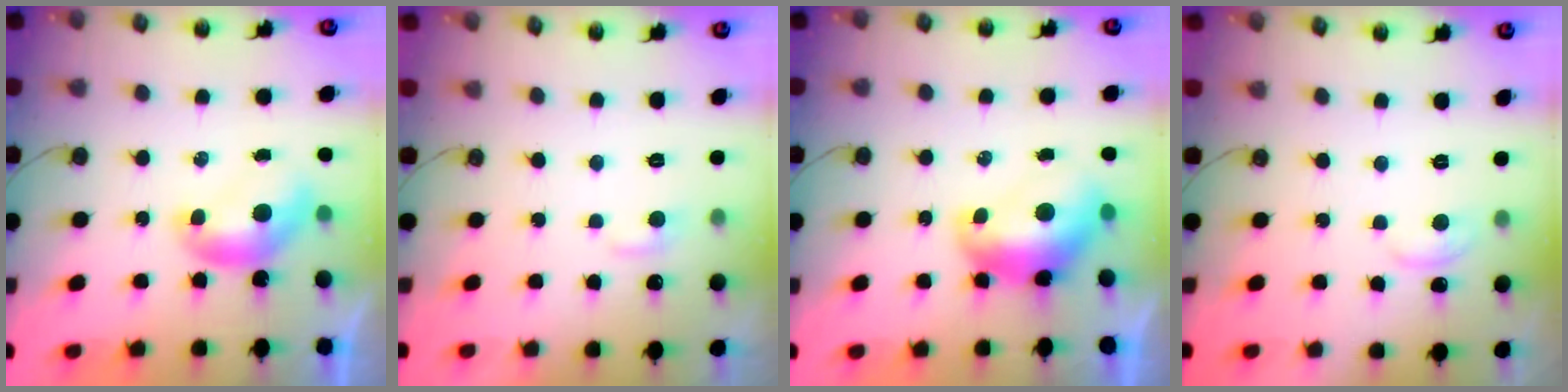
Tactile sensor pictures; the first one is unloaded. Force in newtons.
{"total": 2.5, "press": 2.5, "slide": 0.5}
{"total": 2.2, "press": 2.1, "slide": 0.6}
{"total": 2.1, "press": 2.0, "slide": 0.5}